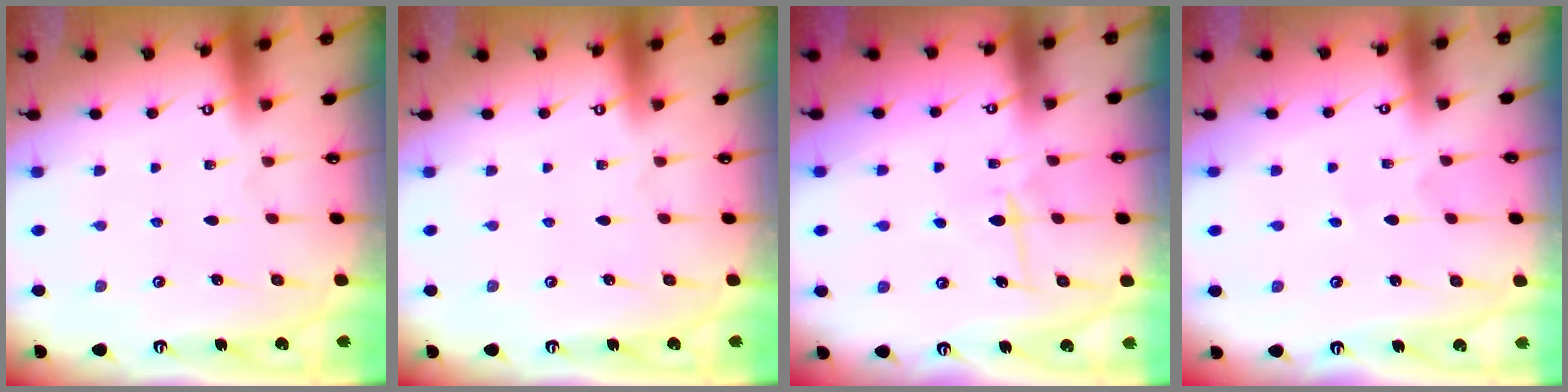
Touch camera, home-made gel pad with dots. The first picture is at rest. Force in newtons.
{"total": 0.0}
{"total": 7.0, "press": 7.0, "slide": 0.8}
{"total": 2.9, "press": 2.9, "slide": 0.3}